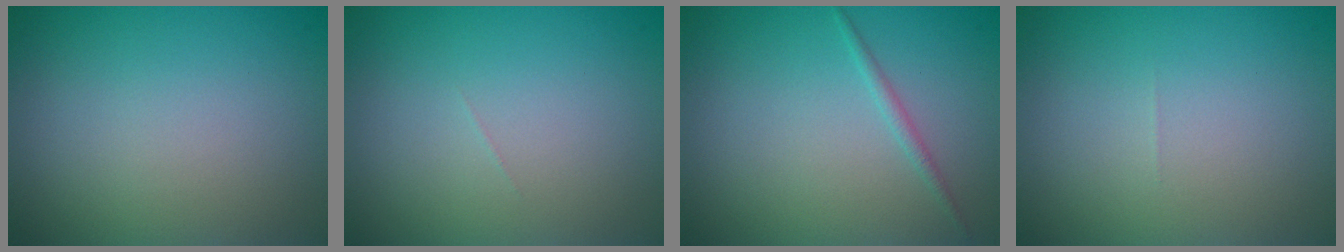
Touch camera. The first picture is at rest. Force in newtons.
{"total": 0.0}
{"total": 0.9, "press": 0.9, "slide": 0.0}
{"total": 0.0}